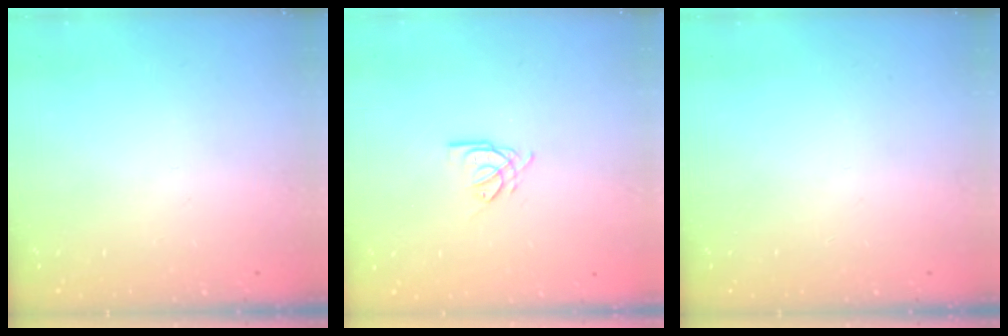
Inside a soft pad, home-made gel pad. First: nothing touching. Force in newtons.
{"total": 4.2, "press": 4.1, "slide": 0.4}
{"total": 0.0}